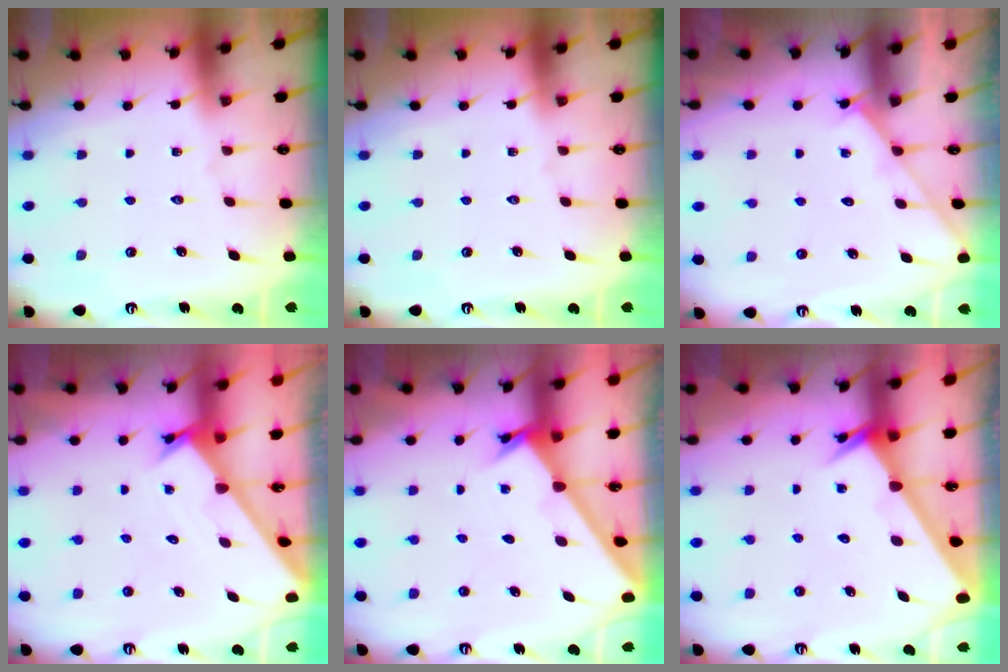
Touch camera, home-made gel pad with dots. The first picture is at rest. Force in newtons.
{"total": 0.0}
{"total": 2.0, "press": 1.9, "slide": 0.4}
{"total": 1.8, "press": 1.8, "slide": 0.1}
{"total": 1.9, "press": 1.9, "slide": 0.1}
{"total": 2.5, "press": 2.5, "slide": 0.1}